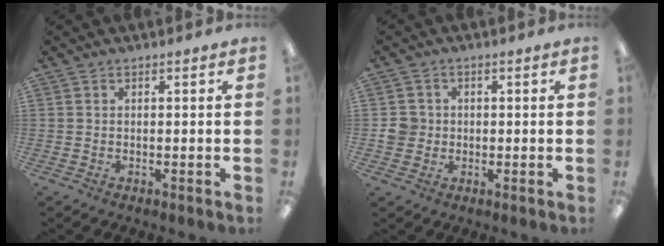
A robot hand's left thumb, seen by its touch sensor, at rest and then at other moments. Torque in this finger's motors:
{"motor_torque": [-0.03, 0.03, 0.06, -0.08, 0.00]}